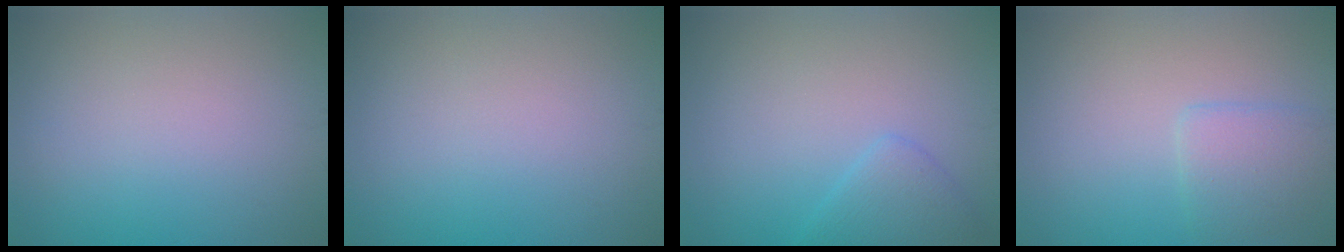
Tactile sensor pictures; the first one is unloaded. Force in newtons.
{"total": 0.0}
{"total": 2.3, "press": 2.3, "slide": 0.1}
{"total": 2.6, "press": 2.6, "slide": 0.1}